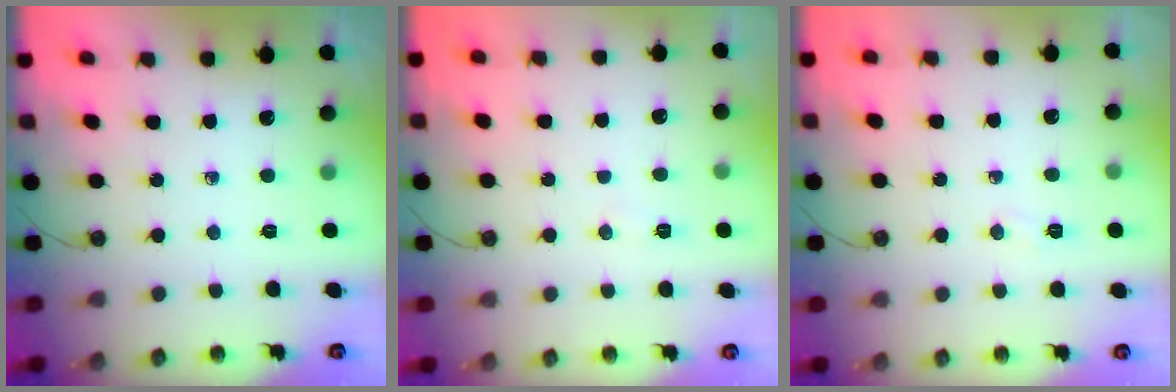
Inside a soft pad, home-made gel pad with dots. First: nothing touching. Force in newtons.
{"total": 5.9, "press": 4.2, "slide": 4.1}
{"total": 3.4, "press": 3.4, "slide": 0.5}